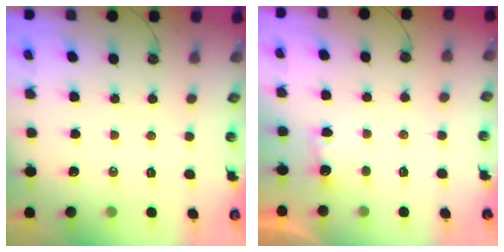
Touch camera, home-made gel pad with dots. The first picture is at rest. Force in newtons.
{"total": 2.4, "press": 2.3, "slide": 0.8}